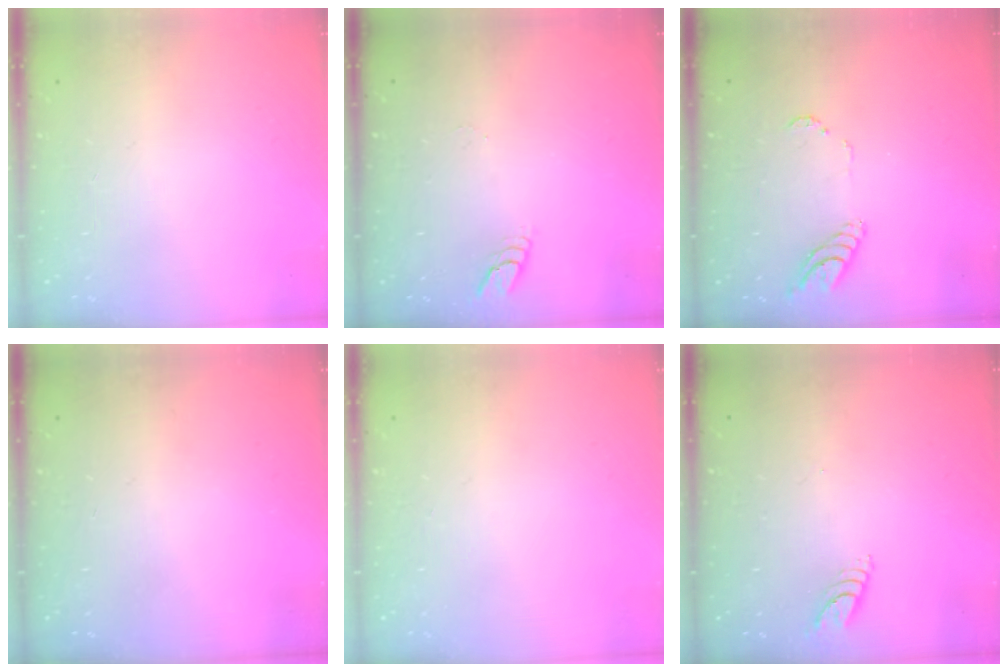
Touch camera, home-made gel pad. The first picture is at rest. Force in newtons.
{"total": 4.4, "press": 4.3, "slide": 0.4}
{"total": 7.5, "press": 7.4, "slide": 0.6}
{"total": 0.0}
{"total": 0.0}
{"total": 4.8, "press": 4.8, "slide": 0.4}